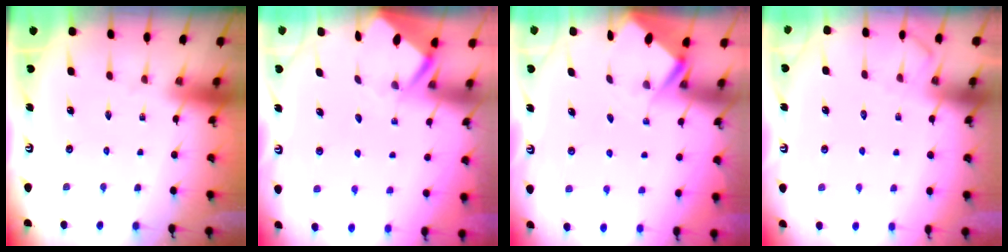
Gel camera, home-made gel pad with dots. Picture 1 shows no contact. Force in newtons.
{"total": 3.8, "press": 3.8, "slide": 0.3}
{"total": 2.7, "press": 2.7, "slide": 0.3}
{"total": 4.8, "press": 4.8, "slide": 0.6}